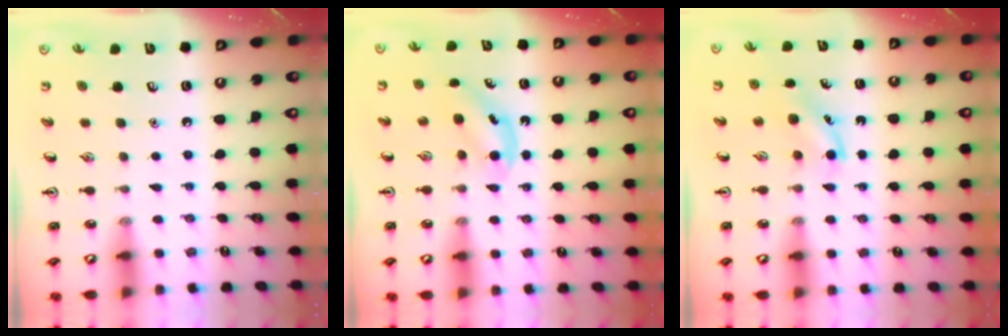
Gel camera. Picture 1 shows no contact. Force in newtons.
{"total": 4.5, "press": 4.2, "slide": 1.5}
{"total": 3.7, "press": 3.5, "slide": 1.2}